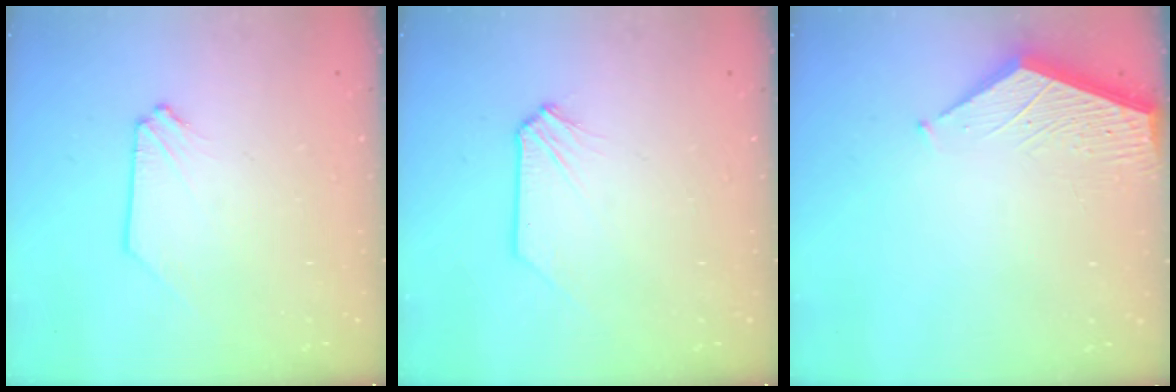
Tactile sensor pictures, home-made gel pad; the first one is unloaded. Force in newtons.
{"total": 0.0}
{"total": 3.5, "press": 3.5, "slide": 0.4}